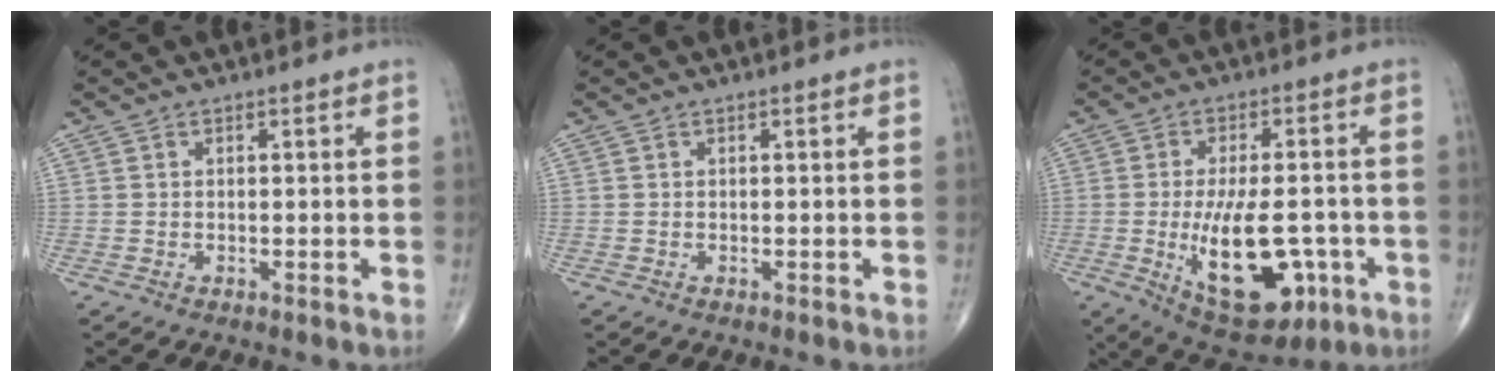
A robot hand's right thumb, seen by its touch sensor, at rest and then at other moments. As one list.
[{"total": 0.0}, {"total": 16.8, "force": [-4.2, 8.0, 14.1], "torque": [-0.211, 0.003, -0.045]}]